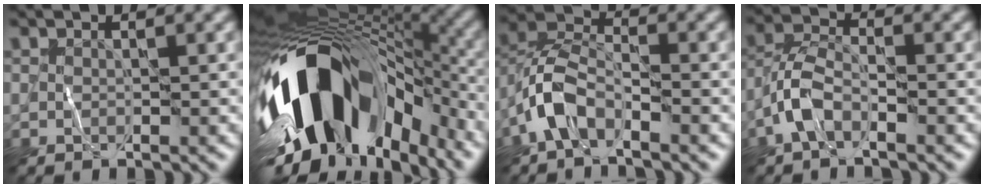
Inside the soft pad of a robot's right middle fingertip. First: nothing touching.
{"total": 15.7, "force": [-4.9, 9.0, 11.9], "torque": [-0.200, -0.012, -0.081]}
{"total": 4.3, "force": [-2.7, 2.0, 2.7], "torque": [-0.051, 0.013, -0.065]}
{"total": 3.2, "force": [-2.0, 1.3, 2.2], "torque": [-0.042, 0.009, -0.052]}